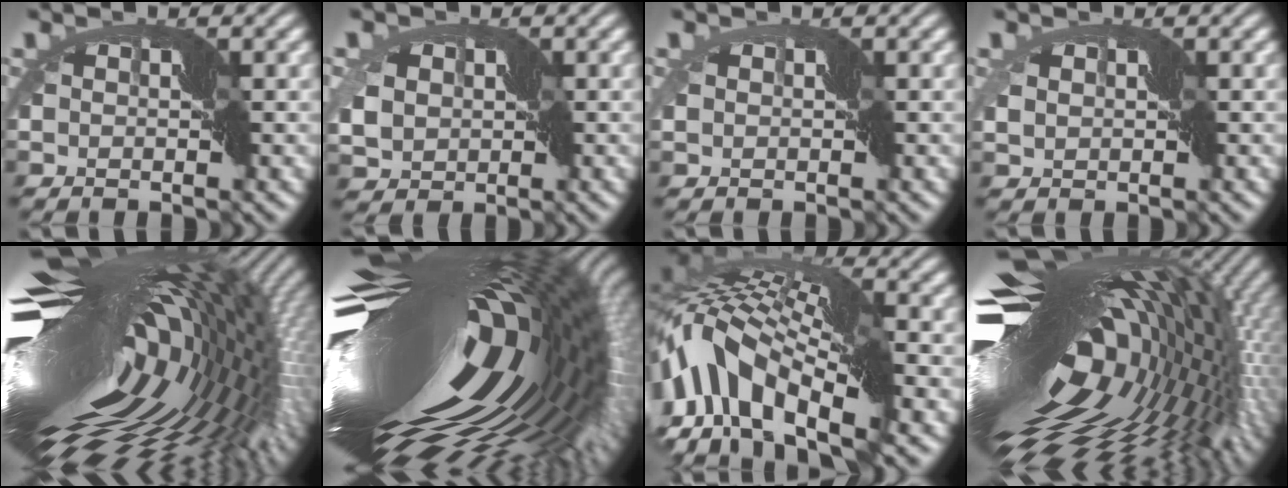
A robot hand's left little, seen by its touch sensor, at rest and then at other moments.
{"total": 5.1, "force": [0.0, 4.0, 3.2], "torque": [-0.074, 0.000, -0.004]}
{"total": 1.0, "force": [0.0, 0.8, 0.6], "torque": [-0.006, -0.001, 0.002]}
{"total": 1.6, "force": [0.2, 1.2, 0.9], "torque": [-0.020, 0.001, 0.008]}
{"total": 19.1, "force": [1.0, 7.2, 17.7], "torque": [-0.281, -0.011, 0.010]}
{"total": 19.4, "force": [2.1, 5.3, 18.5], "torque": [-0.320, -0.021, 0.029]}
{"total": 13.0, "force": [-2.1, 6.9, 10.8], "torque": [-0.207, 0.021, -0.055]}
{"total": 18.3, "force": [0.4, 9.2, 15.9], "torque": [-0.270, -0.018, 0.000]}